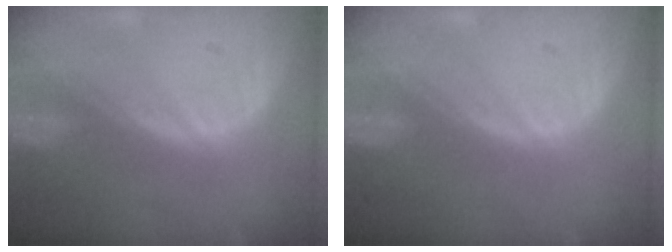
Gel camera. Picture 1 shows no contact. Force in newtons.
{"total": 0.0}